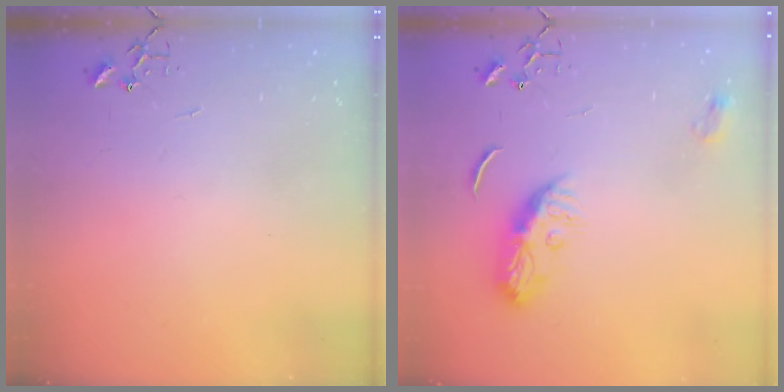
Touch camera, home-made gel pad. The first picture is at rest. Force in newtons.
{"total": 10.9, "press": 10.9, "slide": 0.7}